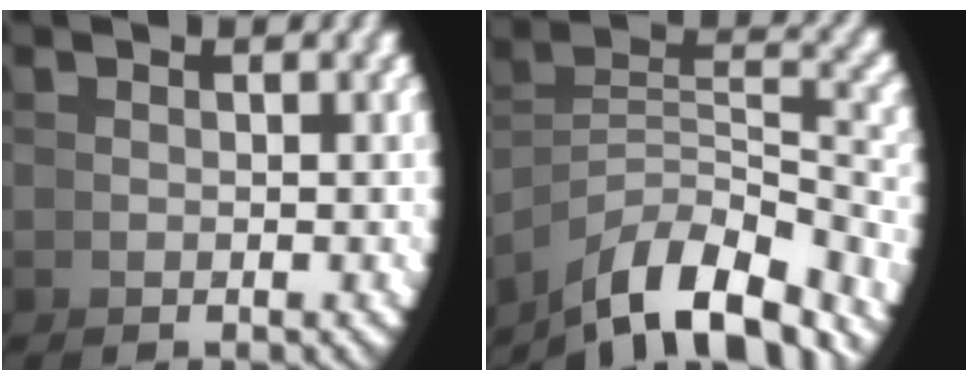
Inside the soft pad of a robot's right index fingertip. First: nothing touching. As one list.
[{"total": 9.5, "force": [-4.4, 5.7, 6.2], "torque": [-0.103, -0.044, -0.052]}]